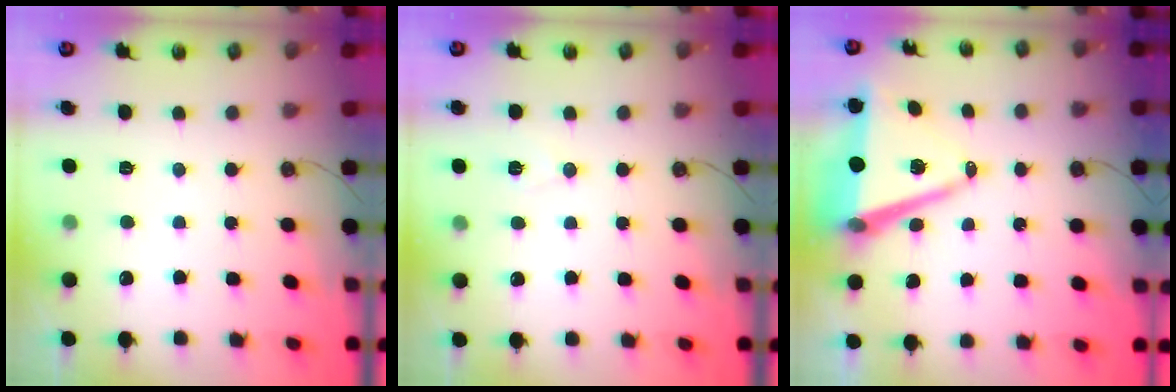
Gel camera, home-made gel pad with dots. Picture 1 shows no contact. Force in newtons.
{"total": 7.3, "press": 5.8, "slide": 4.4}
{"total": 12.3, "press": 11.6, "slide": 4.2}